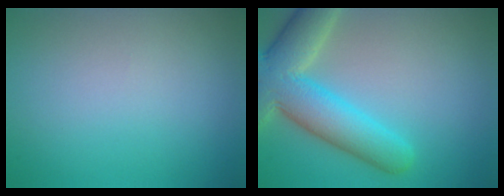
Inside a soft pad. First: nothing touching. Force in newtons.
{"total": 8.7, "press": 8.7, "slide": 0.6}